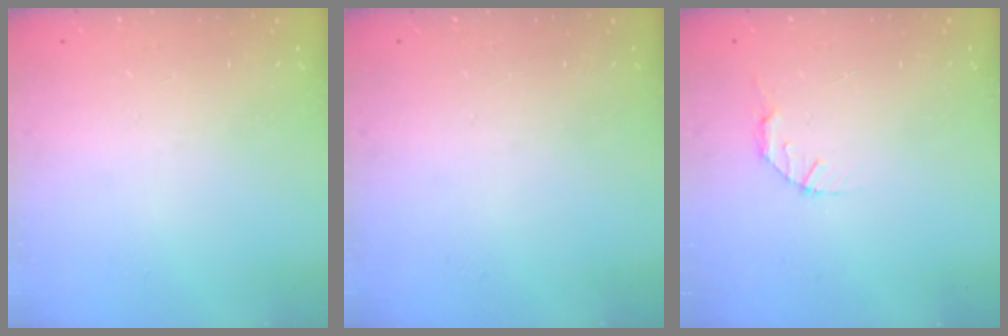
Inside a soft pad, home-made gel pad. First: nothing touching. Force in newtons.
{"total": 0.0}
{"total": 2.8, "press": 2.8, "slide": 0.4}